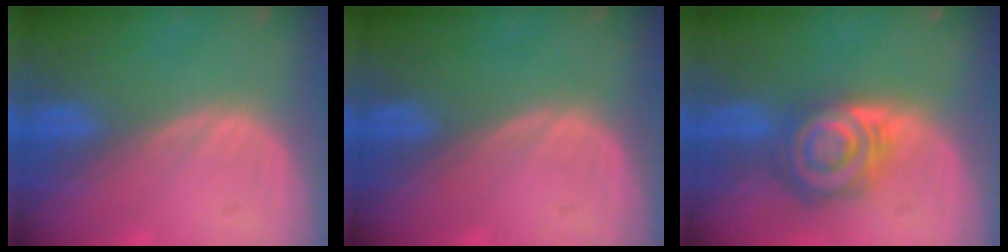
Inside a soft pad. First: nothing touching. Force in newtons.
{"total": 0.0}
{"total": 8.0, "press": 7.0, "slide": 3.9}